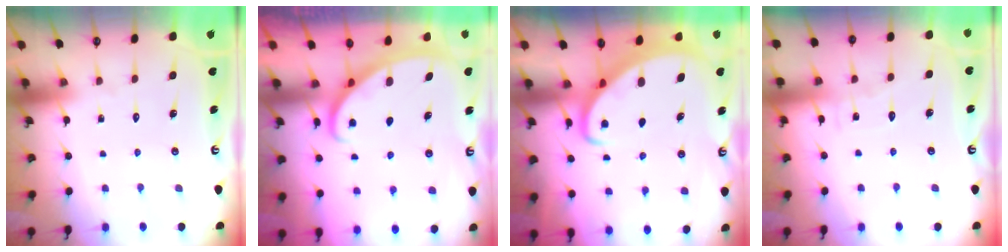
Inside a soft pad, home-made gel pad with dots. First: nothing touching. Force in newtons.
{"total": 2.8, "press": 2.8, "slide": 0.1}
{"total": 2.9, "press": 2.9, "slide": 0.3}
{"total": 5.3, "press": 5.3, "slide": 0.5}